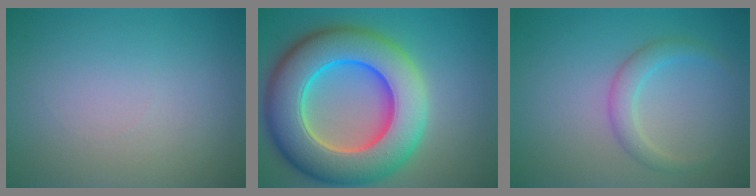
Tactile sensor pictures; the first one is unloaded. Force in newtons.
{"total": 13.5, "press": 13.3, "slide": 2.2}
{"total": 2.2, "press": 2.2, "slide": 0.1}